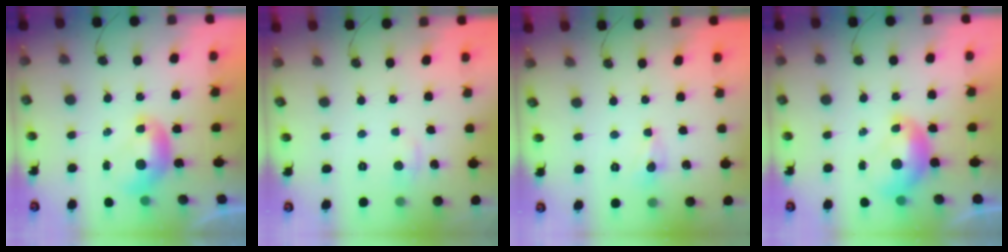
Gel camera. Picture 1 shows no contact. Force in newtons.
{"total": 1.4, "press": 1.3, "slide": 0.6}
{"total": 1.4, "press": 1.2, "slide": 0.6}
{"total": 1.6, "press": 1.5, "slide": 0.2}